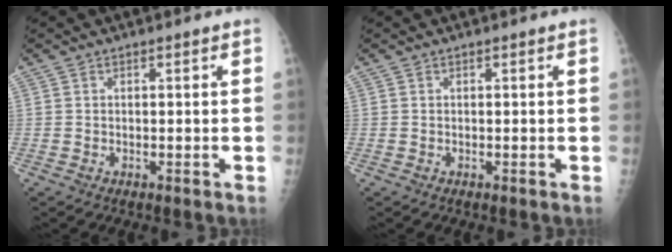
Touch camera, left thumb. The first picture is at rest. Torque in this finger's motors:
{"motor_torque": [0.01, 0.01, -0.02, -0.05, 0.00]}